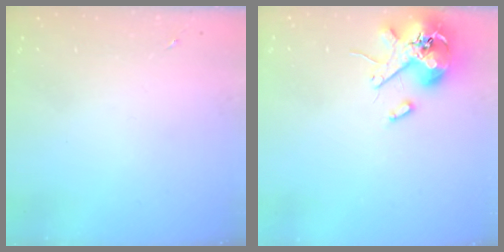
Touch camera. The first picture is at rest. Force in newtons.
{"total": 12.7, "press": 12.6, "slide": 1.9}